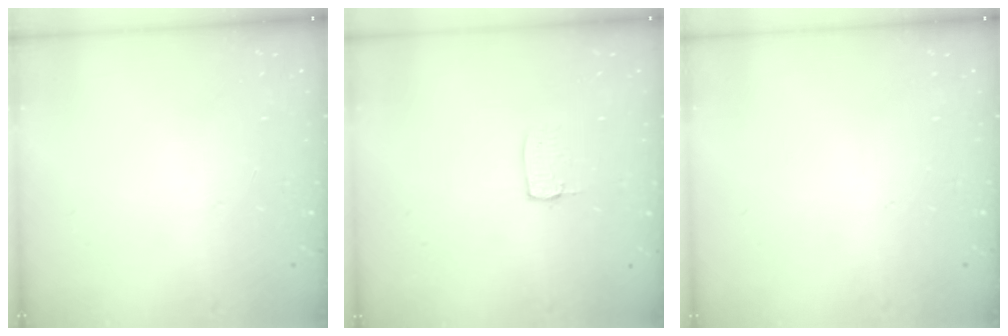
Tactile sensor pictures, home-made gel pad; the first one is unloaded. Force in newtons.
{"total": 3.4, "press": 3.4, "slide": 0.1}
{"total": 0.0}